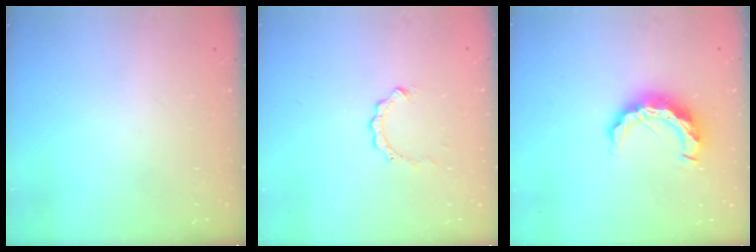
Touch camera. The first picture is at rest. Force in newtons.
{"total": 2.7, "press": 2.7, "slide": 0.3}
{"total": 9.7, "press": 9.7, "slide": 0.6}